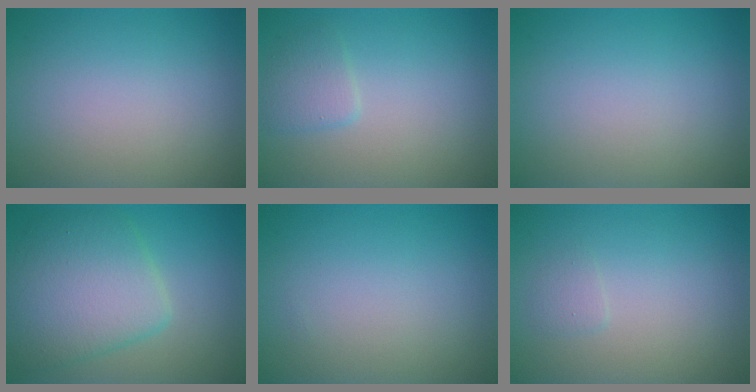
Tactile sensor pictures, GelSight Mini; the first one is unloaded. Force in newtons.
{"total": 1.6, "press": 1.6, "slide": 0.0}
{"total": 0.0}
{"total": 6.8, "press": 6.8, "slide": 0.1}
{"total": 0.0}
{"total": 0.7, "press": 0.7, "slide": 0.1}